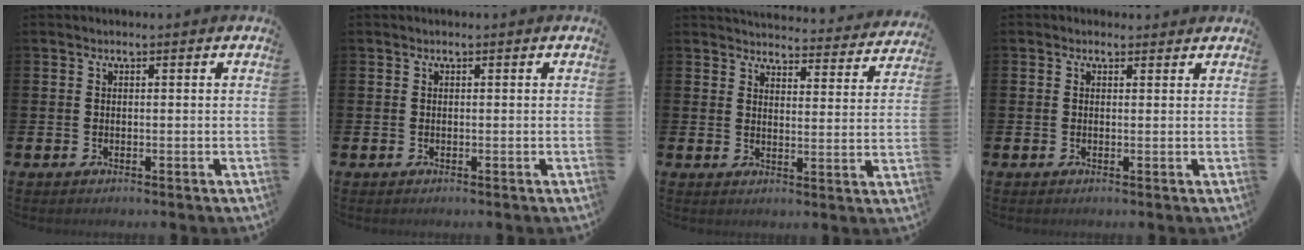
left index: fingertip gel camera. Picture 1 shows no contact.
{"total": 0.0}
{"total": 4.1, "force": [4.0, 0.6, 0.4], "torque": [-0.015, -0.034, 0.067]}
{"total": 1.3, "force": [1.2, 0.6, 0.0], "torque": [0.004, 0.001, 0.021]}